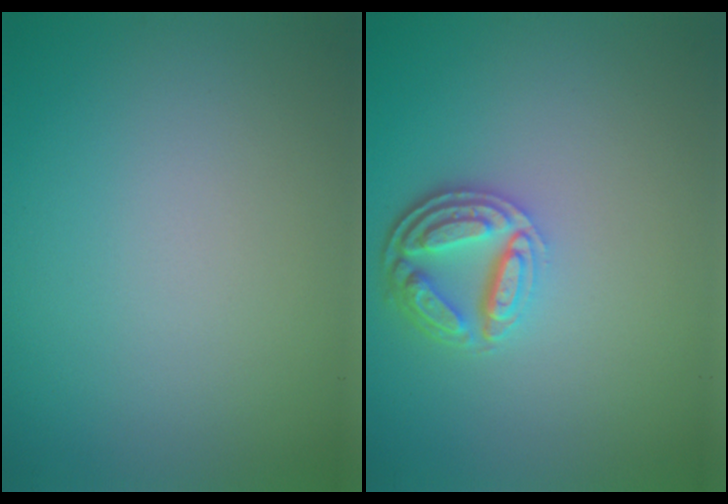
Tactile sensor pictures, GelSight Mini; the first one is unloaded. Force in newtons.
{"total": 4.1, "press": 3.2, "slide": 2.6}